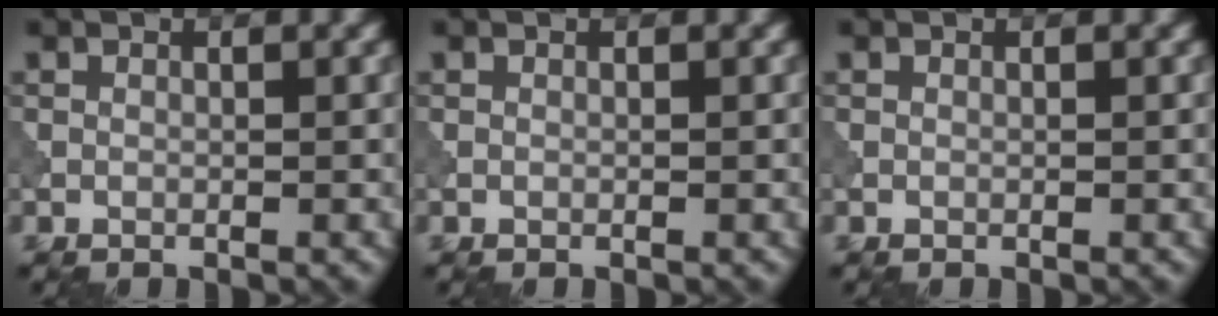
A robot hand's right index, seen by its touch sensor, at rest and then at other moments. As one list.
[{"total": 0.0}, {"total": 0.0}]